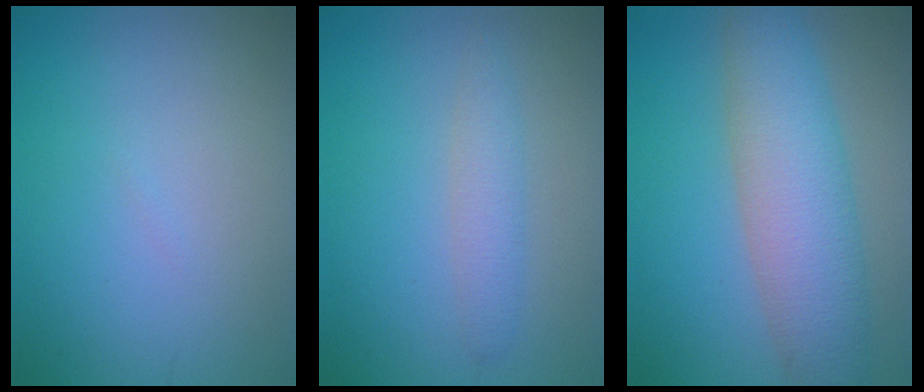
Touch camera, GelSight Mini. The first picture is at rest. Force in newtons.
{"total": 2.0, "press": 2.0, "slide": 0.1}
{"total": 7.5, "press": 7.5, "slide": 0.5}